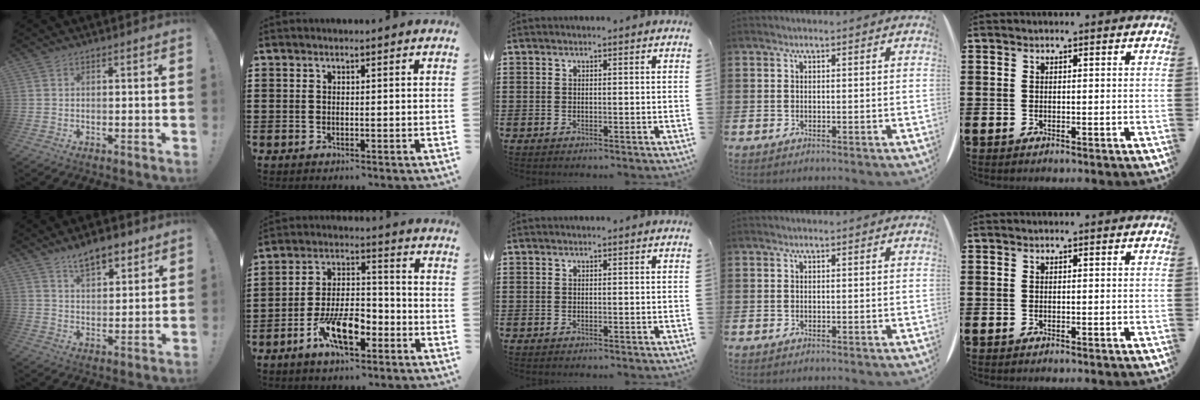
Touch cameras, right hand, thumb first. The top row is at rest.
{"thumb": {"total": 8.8, "force": [6.5, 3.9, 4.6], "torque": [-0.064, -0.035, 0.116]}, "index": {"total": 10.2, "force": [-5.3, 4.2, 7.6], "torque": [-0.156, 0.007, -0.096]}}